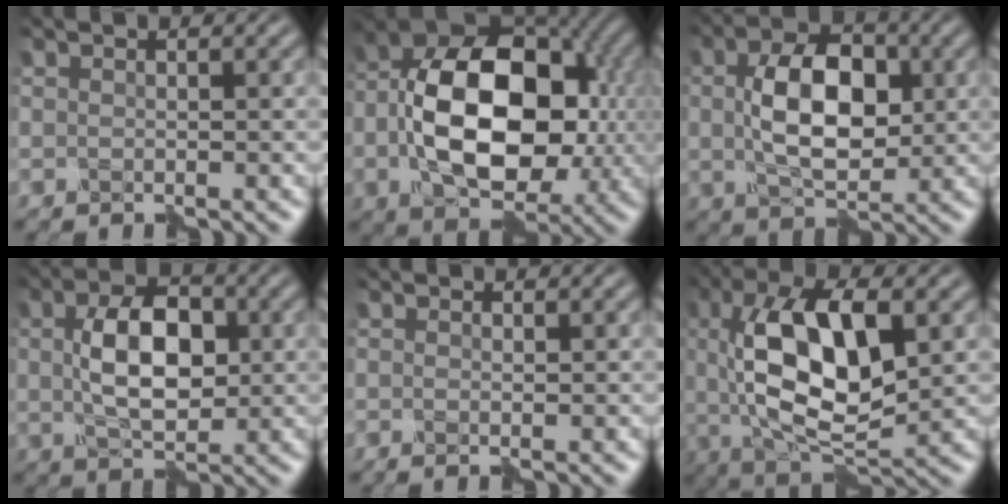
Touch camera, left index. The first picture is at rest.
{"total": 13.8, "force": [-0.7, 9.2, 10.3], "torque": [-0.175, -0.003, -0.012]}
{"total": 7.7, "force": [0.5, 4.6, 6.2], "torque": [-0.106, 0.007, 0.003]}
{"total": 6.7, "force": [0.4, 3.9, 5.4], "torque": [-0.094, 0.008, 0.004]}
{"total": 0.0}
{"total": 11.1, "force": [1.2, 5.1, 9.8], "torque": [-0.168, 0.009, 0.014]}